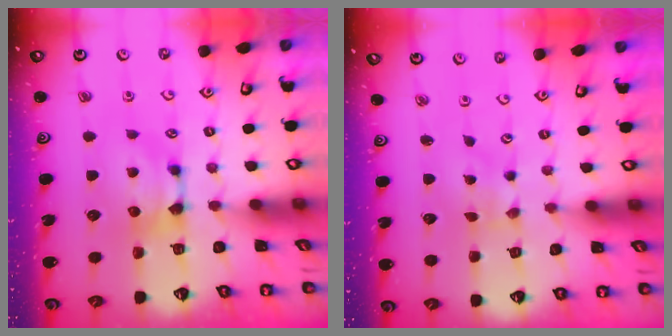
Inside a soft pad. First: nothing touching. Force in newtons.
{"total": 4.8, "press": 4.8, "slide": 0.7}